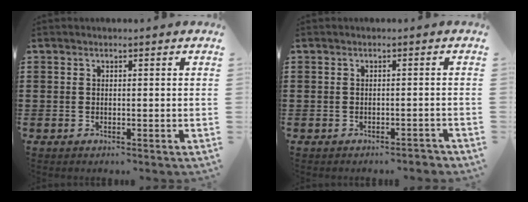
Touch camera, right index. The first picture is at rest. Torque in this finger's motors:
{"motor_torque": [0.11, -0.10, 0.04, 0.00]}